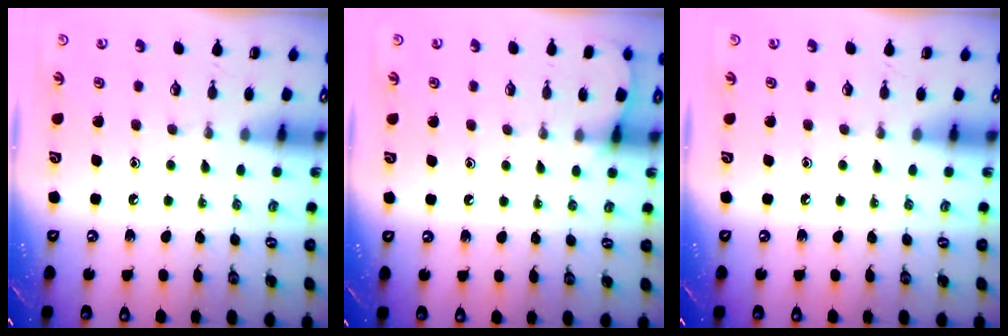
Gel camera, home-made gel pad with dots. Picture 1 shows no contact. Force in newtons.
{"total": 4.6, "press": 4.6, "slide": 0.6}
{"total": 0.0}